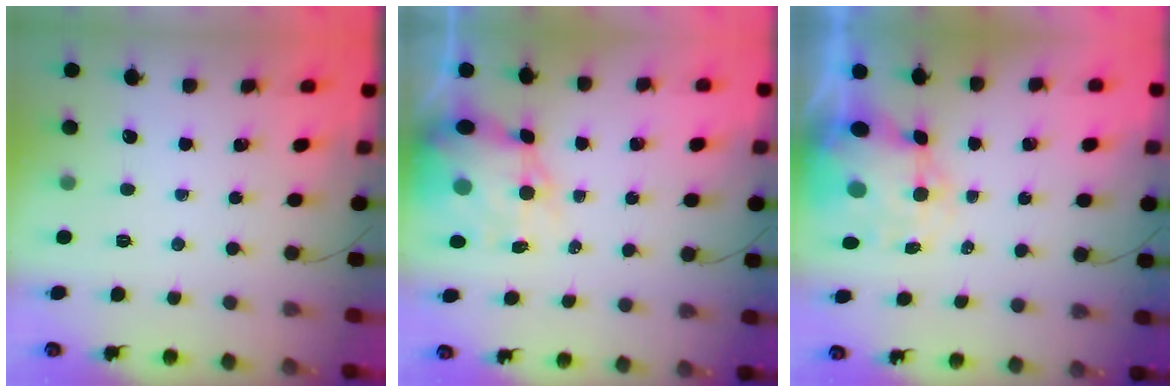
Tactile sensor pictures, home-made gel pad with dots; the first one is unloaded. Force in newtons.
{"total": 8.9, "press": 8.5, "slide": 2.6}
{"total": 9.3, "press": 9.0, "slide": 2.4}